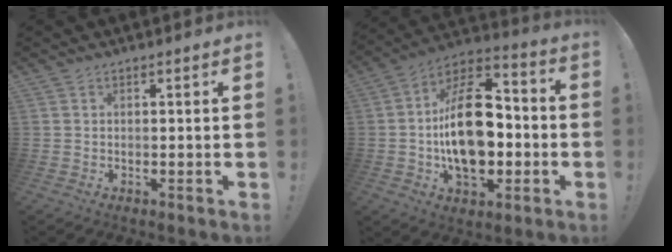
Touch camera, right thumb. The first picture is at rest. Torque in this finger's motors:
{"motor_torque": [0.42, 0.47, 1.63, -0.26, 0.46]}